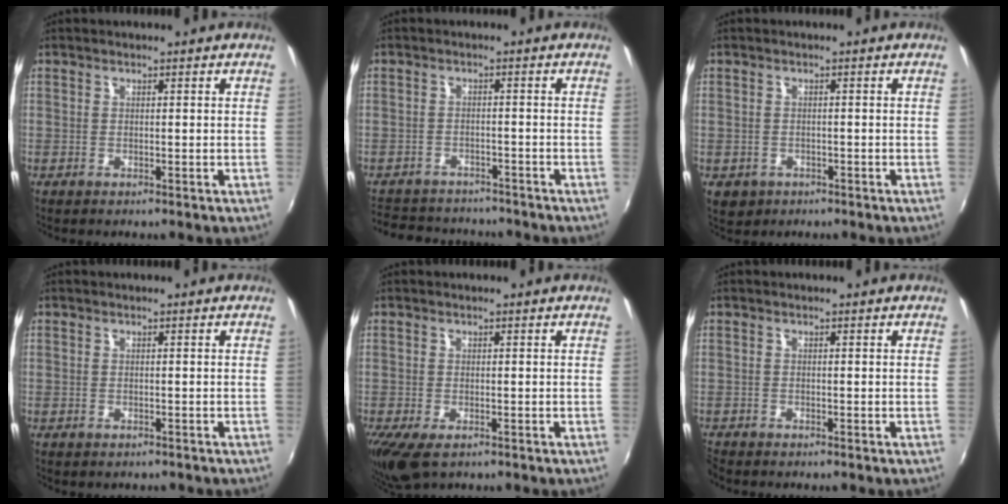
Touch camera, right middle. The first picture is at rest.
{"total": 12.6, "force": [-10.9, 5.2, 3.6], "torque": [-0.099, 0.024, -0.155]}
{"total": 3.5, "force": [-1.2, 2.9, 1.4], "torque": [-0.033, -0.007, -0.013]}
{"total": 0.7, "force": [-0.5, 0.4, 0.2], "torque": [-0.007, -0.002, -0.005]}
{"total": 5.7, "force": [-3.3, 2.4, 4.0], "torque": [-0.083, -0.027, -0.052]}
{"total": 1.4, "force": [-1.3, 0.2, 0.2], "torque": [-0.007, -0.009, -0.028]}